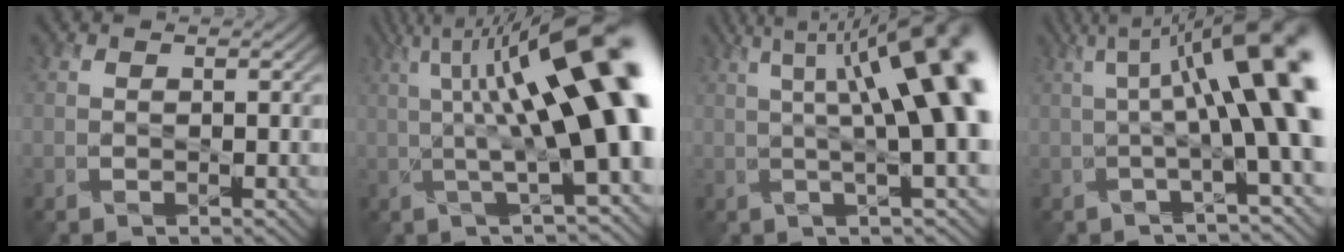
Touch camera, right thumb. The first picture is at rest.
{"total": 16.5, "force": [2.6, 4.4, 15.7], "torque": [-0.229, 0.022, 0.052]}
{"total": 13.6, "force": [2.7, 3.4, 12.9], "torque": [-0.169, 0.011, 0.049]}
{"total": 12.4, "force": [1.8, 2.8, 12.0], "torque": [-0.159, 0.014, 0.029]}